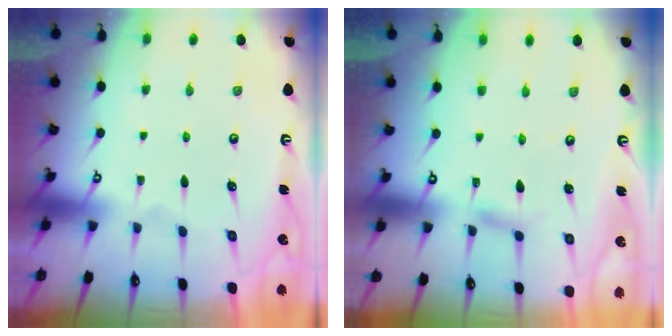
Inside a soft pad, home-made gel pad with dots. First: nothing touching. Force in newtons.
{"total": 5.3, "press": 5.3, "slide": 0.3}